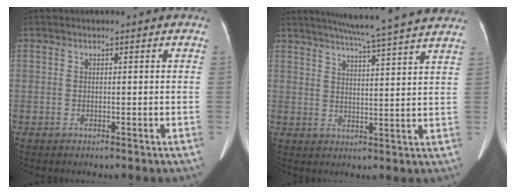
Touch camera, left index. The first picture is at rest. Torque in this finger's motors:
{"motor_torque": [0.05, -0.61, 0.02, 0.02]}